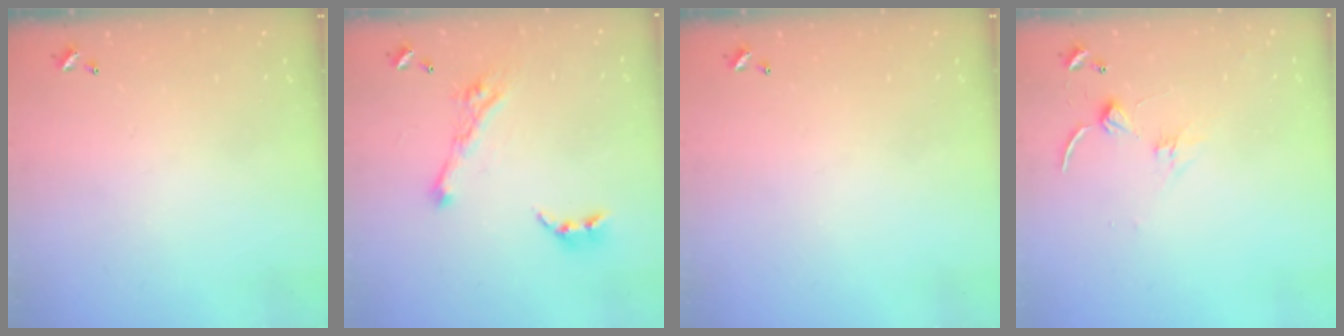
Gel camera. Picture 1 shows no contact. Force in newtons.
{"total": 9.2, "press": 9.1, "slide": 1.1}
{"total": 0.0}
{"total": 0.6, "press": 0.5, "slide": 0.3}